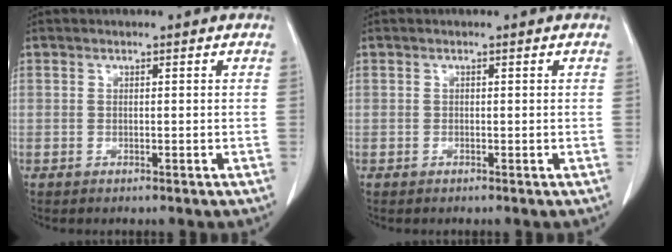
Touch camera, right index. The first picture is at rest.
{"total": 0.0}